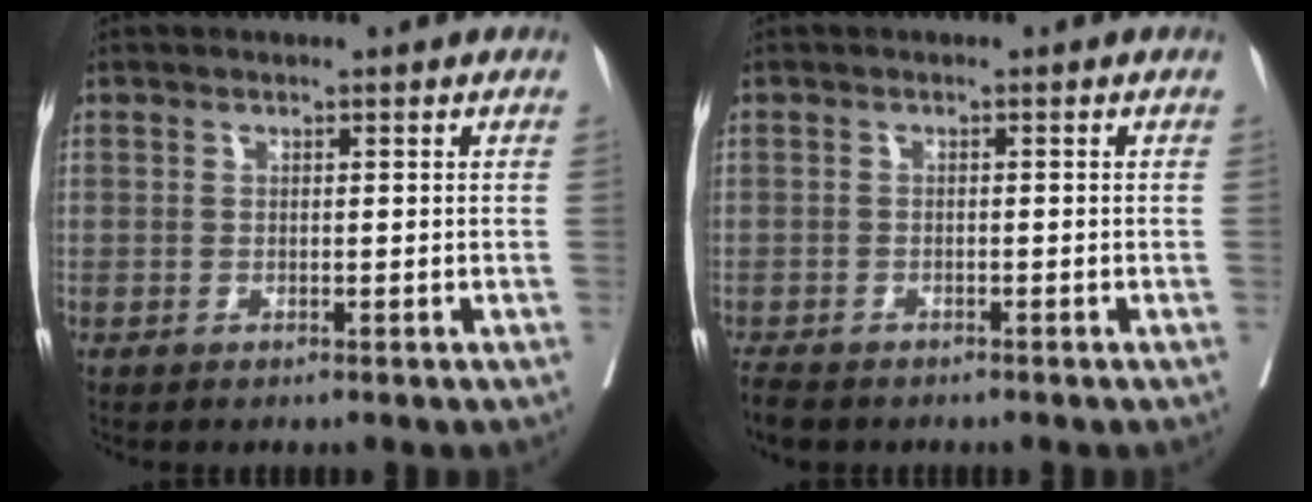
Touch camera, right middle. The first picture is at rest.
{"total": 4.4, "force": [-3.7, 1.8, 1.6], "torque": [-0.030, -0.008, -0.056]}